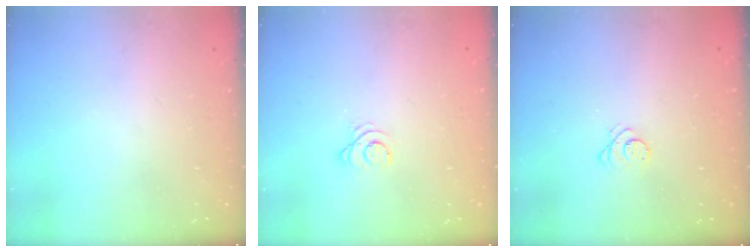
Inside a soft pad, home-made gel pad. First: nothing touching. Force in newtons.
{"total": 2.3, "press": 2.3, "slide": 0.3}
{"total": 3.0, "press": 3.0, "slide": 0.4}